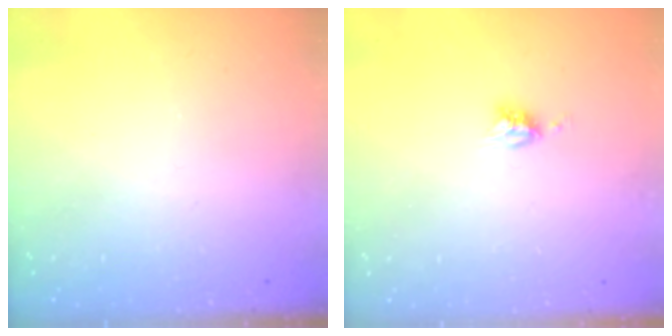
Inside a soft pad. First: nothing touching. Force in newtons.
{"total": 4.7, "press": 4.6, "slide": 0.4}